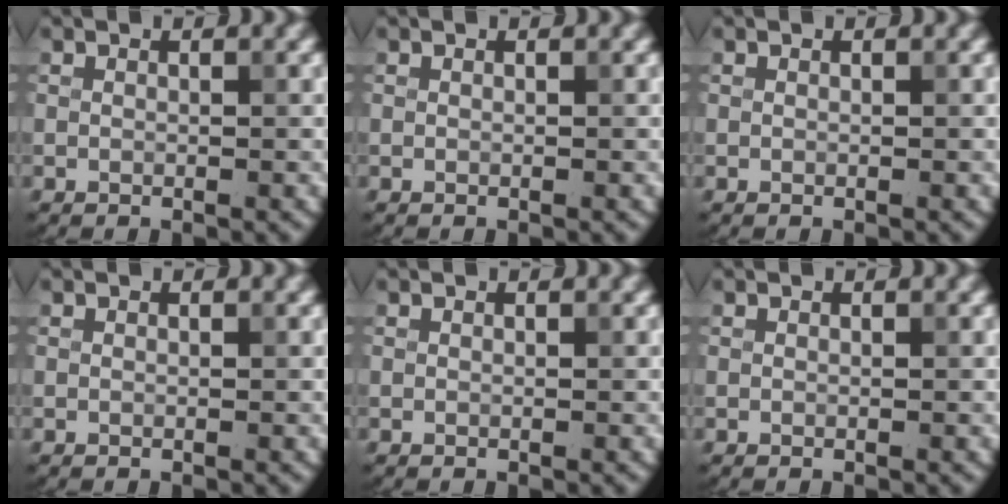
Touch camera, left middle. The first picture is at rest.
{"total": 0.0}
{"total": 0.0}
{"total": 0.0}
{"total": 0.0}
{"total": 0.0}